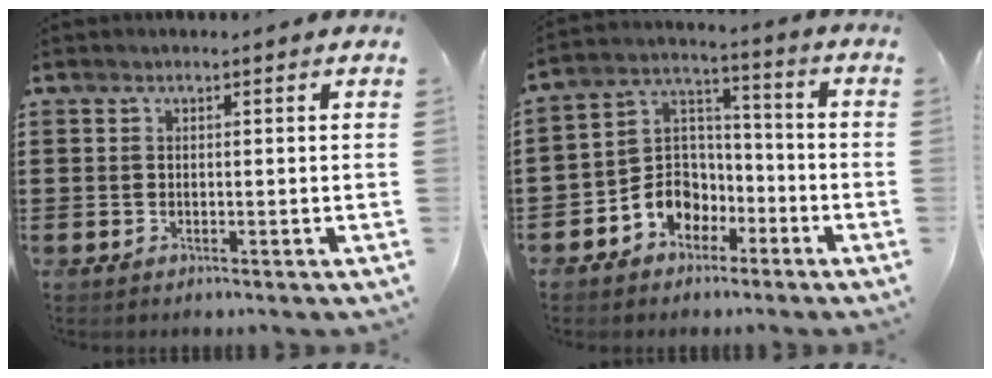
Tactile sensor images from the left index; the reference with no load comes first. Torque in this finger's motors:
{"motor_torque": [1.26, 0.88, 0.27, 0.08]}